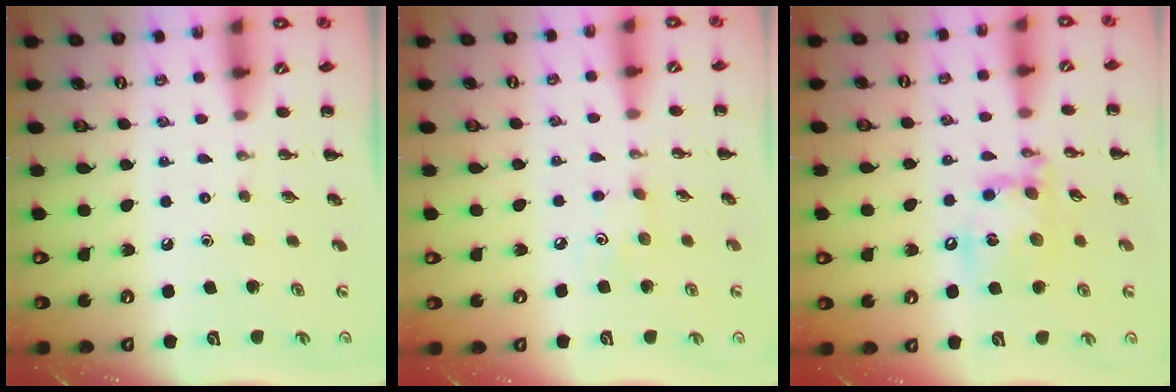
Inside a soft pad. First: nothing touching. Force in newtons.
{"total": 3.5, "press": 3.4, "slide": 0.9}
{"total": 15.1, "press": 14.9, "slide": 2.6}